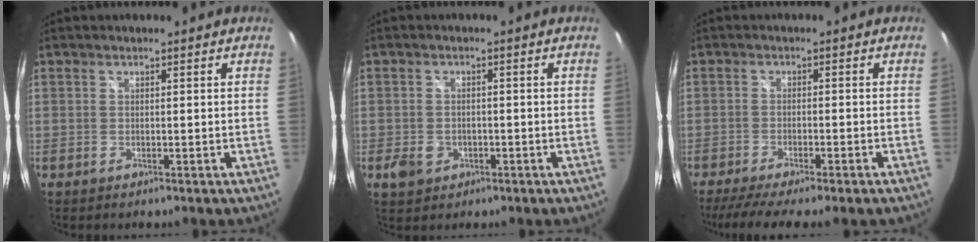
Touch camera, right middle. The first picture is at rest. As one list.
[{"total": 4.4, "force": [-1.8, 3.5, 2.0], "torque": [-0.052, 0.001, -0.024]}, {"total": 8.8, "force": [-7.2, -0.1, 5.1], "torque": [-0.105, -0.027, -0.112]}]